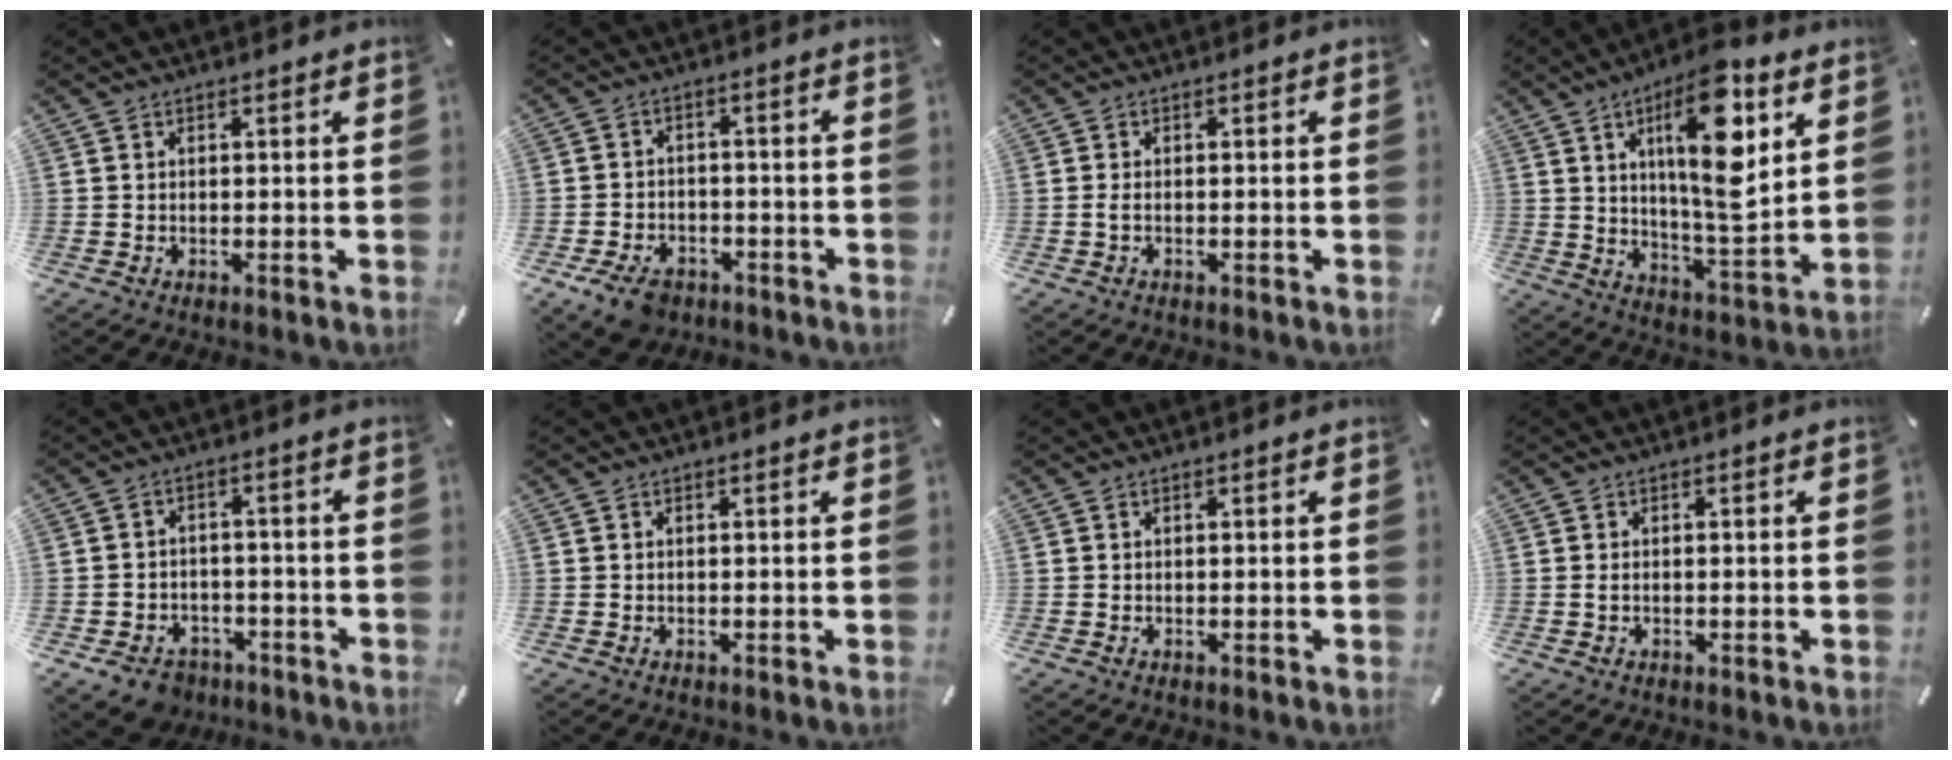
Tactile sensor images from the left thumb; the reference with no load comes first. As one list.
[{"total": 7.2, "force": [-4.5, 4.6, 3.3], "torque": [-0.070, 0.022, -0.083]}, {"total": 1.4, "force": [-0.5, 0.5, 1.2], "torque": [-0.029, -0.002, -0.012]}, {"total": 18.9, "force": [7.3, 6.1, 16.3], "torque": [-0.277, -0.030, 0.106]}, {"total": 7.0, "force": [-4.7, 4.6, 2.2], "torque": [-0.045, 0.030, -0.087]}, {"total": 0.0}, {"total": 0.0}, {"total": 0.9, "force": [-0.3, 0.4, 0.8], "torque": [-0.015, -0.001, -0.006]}]